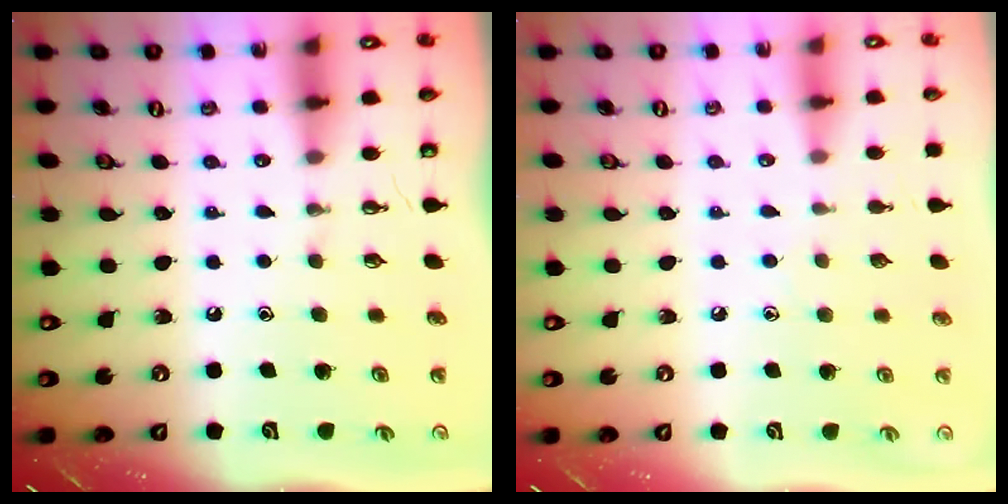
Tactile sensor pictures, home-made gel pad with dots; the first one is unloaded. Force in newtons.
{"total": 4.1, "press": 4.0, "slide": 0.6}